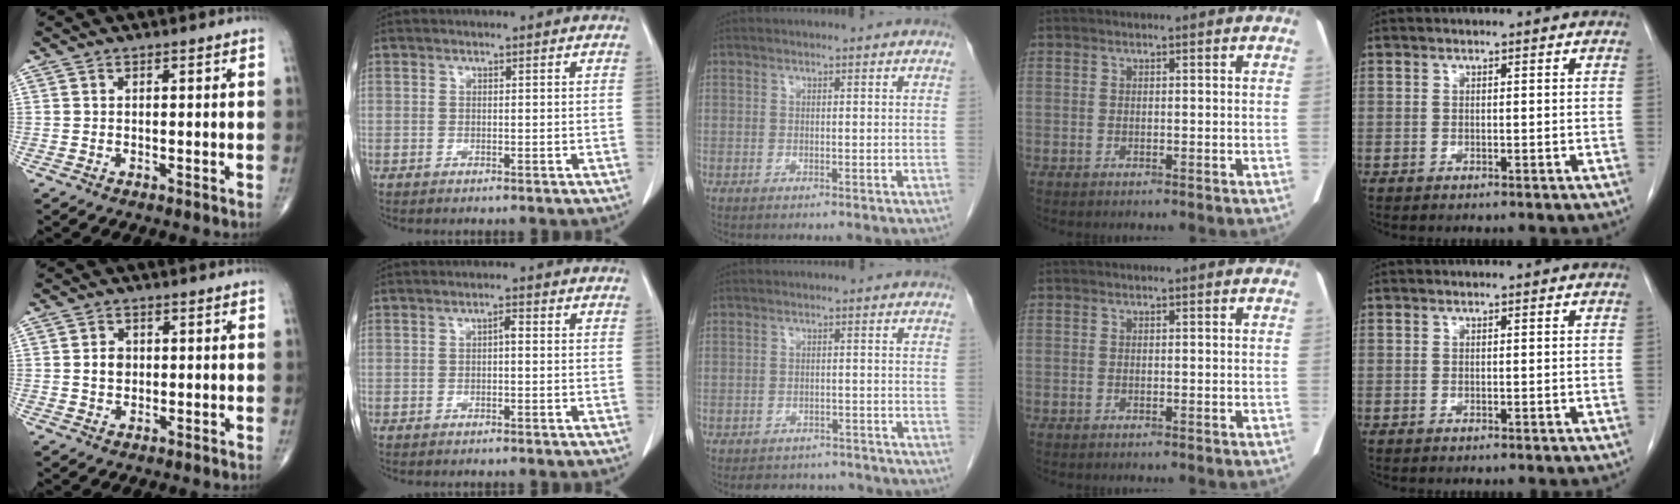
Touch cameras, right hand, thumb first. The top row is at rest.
{"thumb": {"total": 3.0, "force": [0.2, 2.4, 1.8], "torque": [-0.023, 0.003, 0.003]}, "index": {"total": 1.2, "force": [0.0, 0.4, 1.2], "torque": [-0.021, 0.003, -0.002]}, "middle": {"total": 7.0, "force": [-6.4, 2.5, 1.1], "torque": [-0.008, 0.007, -0.078]}}